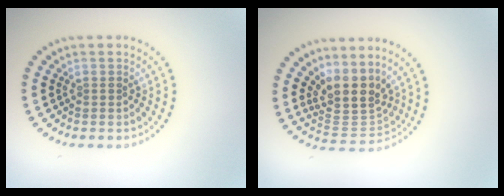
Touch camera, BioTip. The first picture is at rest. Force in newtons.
{"total": 4.3, "press": 3.4, "slide": 2.6}